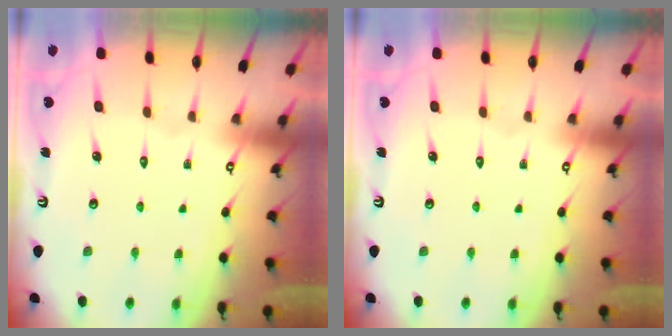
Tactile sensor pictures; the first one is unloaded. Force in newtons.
{"total": 0.0}